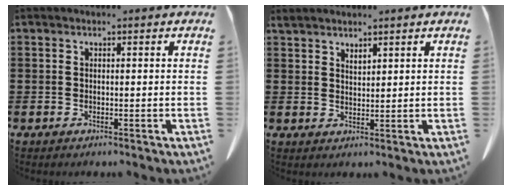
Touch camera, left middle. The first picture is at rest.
{"total": 1.8, "force": [1.8, 0.2, 0.1], "torque": [-0.005, 0.001, 0.034]}